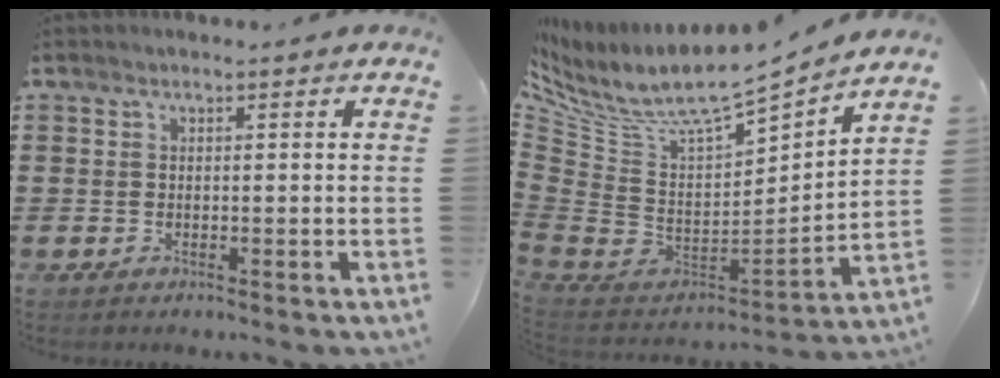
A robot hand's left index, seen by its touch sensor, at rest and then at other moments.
{"total": 7.3, "force": [5.6, 2.0, 4.2], "torque": [-0.105, -0.052, 0.092]}